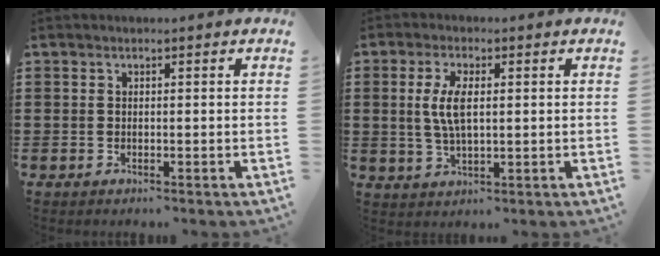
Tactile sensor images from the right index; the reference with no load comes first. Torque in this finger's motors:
{"motor_torque": [0.75, 1.38, 0.18, 0.05]}